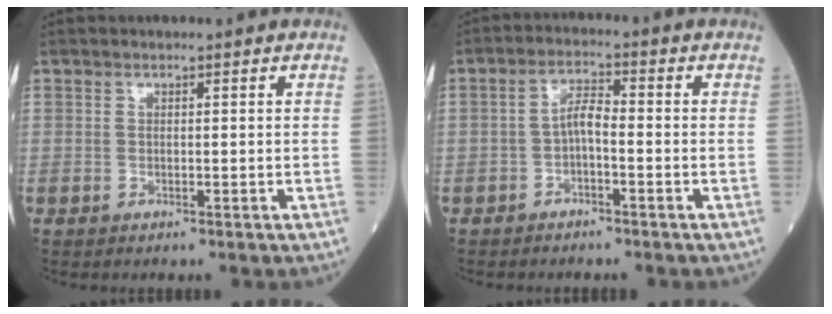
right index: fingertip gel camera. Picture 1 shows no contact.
{"total": 3.5, "force": [-1.1, 1.1, 3.1], "torque": [-0.057, 0.010, -0.022]}